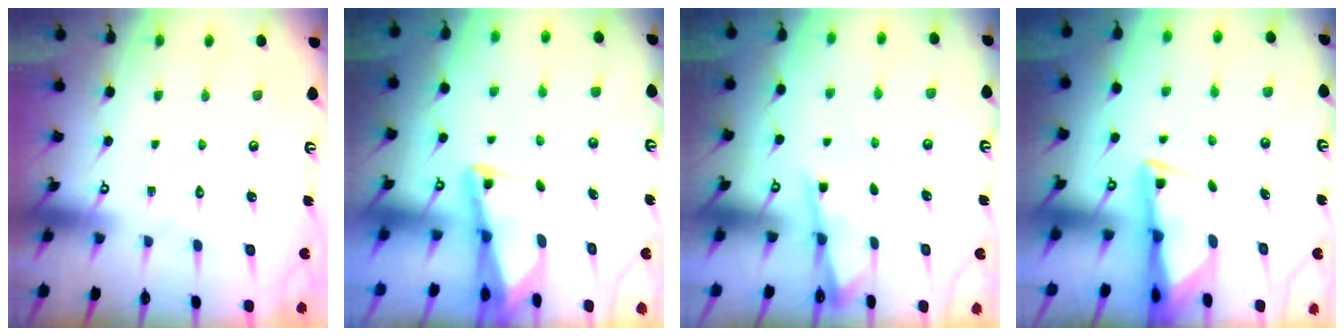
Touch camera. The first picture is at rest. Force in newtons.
{"total": 2.5, "press": 2.5, "slide": 0.4}
{"total": 2.5, "press": 2.4, "slide": 0.4}
{"total": 3.0, "press": 2.9, "slide": 0.7}